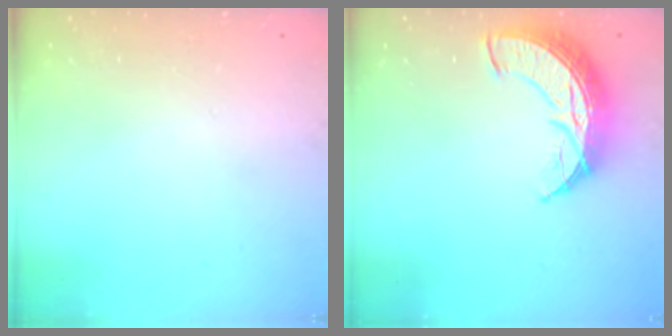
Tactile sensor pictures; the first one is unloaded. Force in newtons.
{"total": 11.2, "press": 11.1, "slide": 0.9}